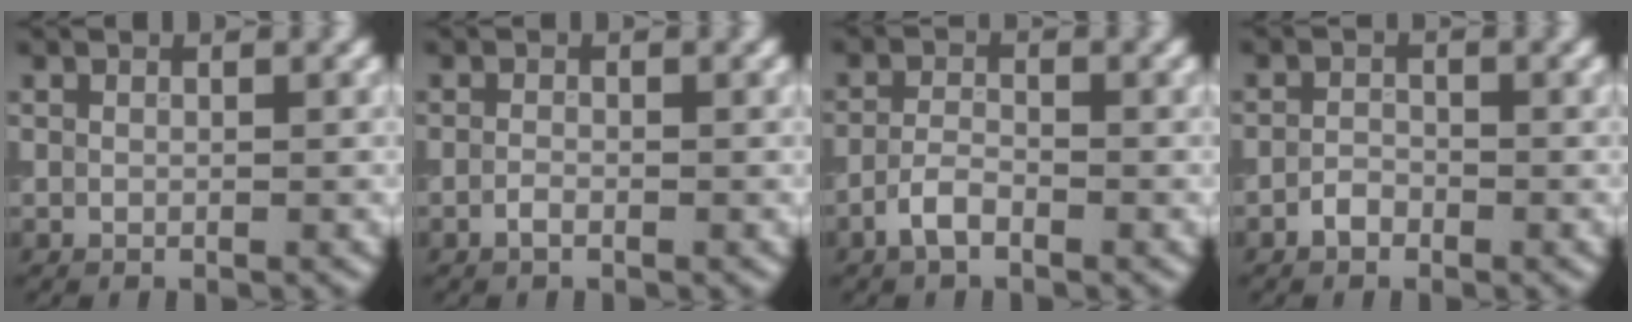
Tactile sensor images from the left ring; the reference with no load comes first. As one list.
[{"total": 0.8, "force": [-0.5, 0.3, 0.6], "torque": [-0.013, -0.001, -0.011]}, {"total": 2.2, "force": [-1.4, 0.9, 1.4], "torque": [-0.030, 0.005, -0.033]}, {"total": 1.4, "force": [-0.9, 0.8, 0.6], "torque": [-0.009, 0.004, -0.020]}]